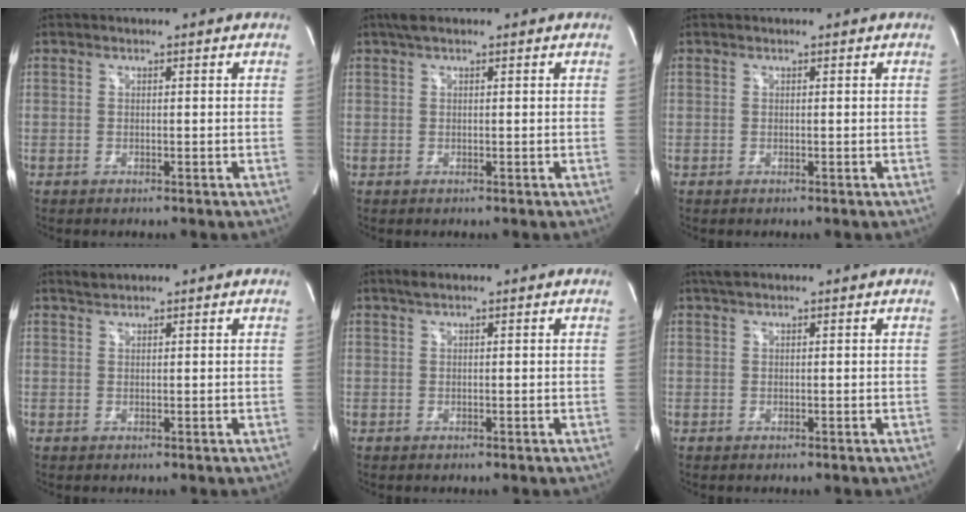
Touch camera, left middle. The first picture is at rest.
{"total": 2.1, "force": [1.5, 0.4, 1.4], "torque": [-0.033, 0.020, 0.028]}
{"total": 0.0}
{"total": 1.0, "force": [1.0, 0.0, 0.0], "torque": [-0.009, 0.005, 0.024]}
{"total": 1.0, "force": [0.8, 0.0, 0.7], "torque": [-0.019, 0.008, 0.017]}
{"total": 1.5, "force": [1.2, 0.1, 0.9], "torque": [-0.022, 0.017, 0.024]}